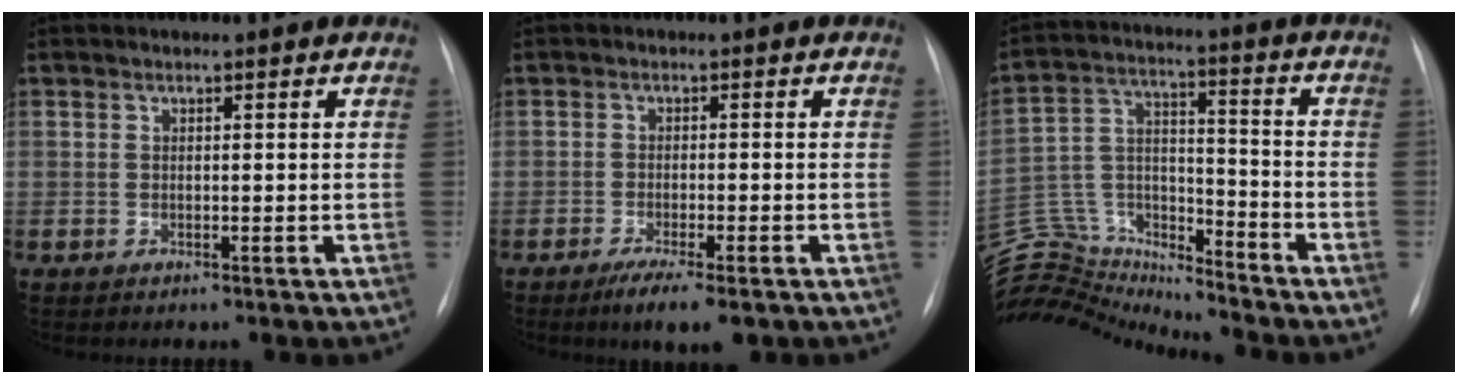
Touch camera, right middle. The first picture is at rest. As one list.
[{"total": 5.6, "force": [-3.7, 0.8, 4.2], "torque": [-0.067, -0.014, -0.054]}, {"total": 16.1, "force": [-15.9, 2.2, 1.5], "torque": [-0.037, 0.058, -0.277]}]